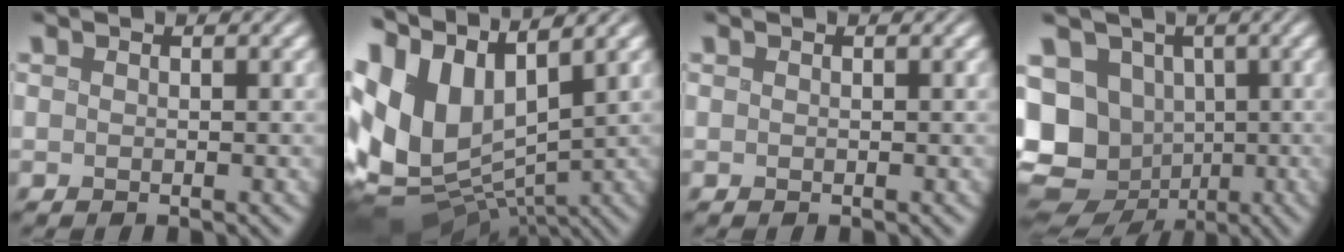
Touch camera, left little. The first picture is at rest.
{"total": 13.1, "force": [2.9, 7.5, 10.4], "torque": [-0.235, 0.007, 0.063]}
{"total": 0.0}
{"total": 15.6, "force": [-3.5, 13.6, 6.8], "torque": [-0.166, -0.015, -0.081]}